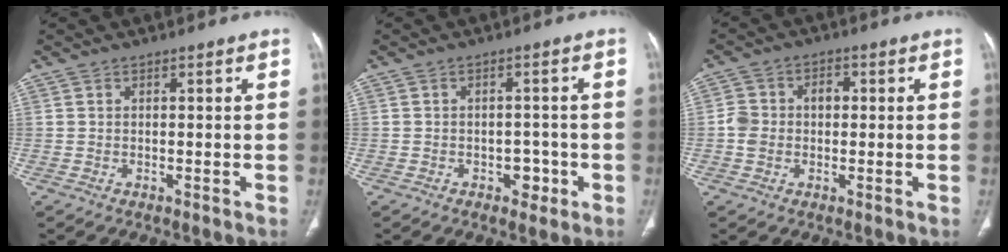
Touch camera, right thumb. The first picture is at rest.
{"total": 3.3, "force": [-1.3, 2.5, 1.8], "torque": [-0.006, 0.010, -0.016]}
{"total": 5.5, "force": [-0.2, 4.4, 3.3], "torque": [-0.054, 0.024, -0.007]}